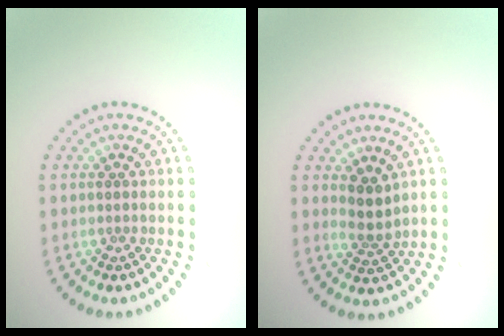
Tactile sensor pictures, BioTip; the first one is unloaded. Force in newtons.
{"total": 2.2, "press": 1.7, "slide": 1.3}